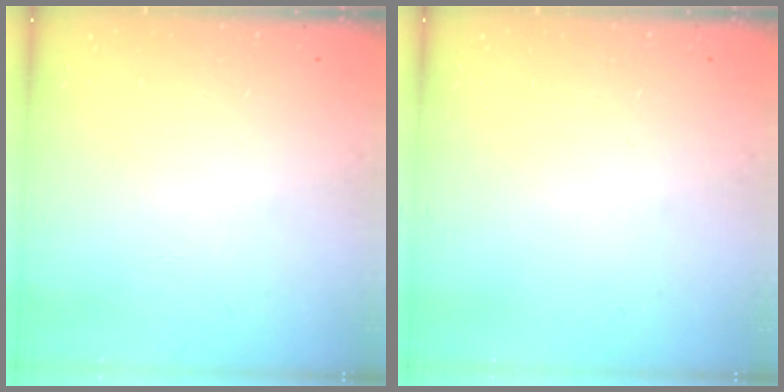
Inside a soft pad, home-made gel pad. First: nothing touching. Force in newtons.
{"total": 0.0}